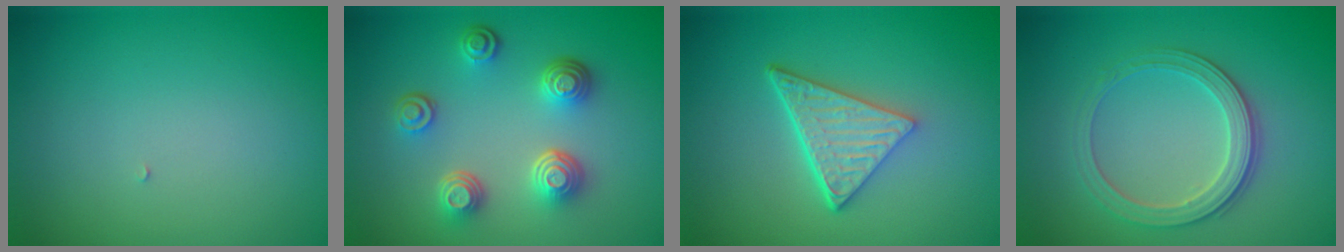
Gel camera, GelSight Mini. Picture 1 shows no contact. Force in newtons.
{"total": 4.5, "press": 3.4, "slide": 2.9}
{"total": 4.8, "press": 3.3, "slide": 3.4}
{"total": 3.3, "press": 3.1, "slide": 1.2}